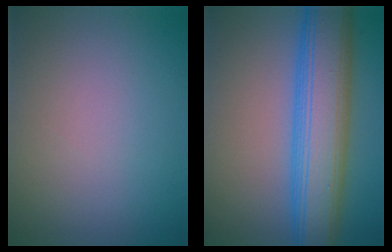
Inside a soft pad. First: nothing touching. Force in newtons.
{"total": 9.6, "press": 9.6, "slide": 0.1}